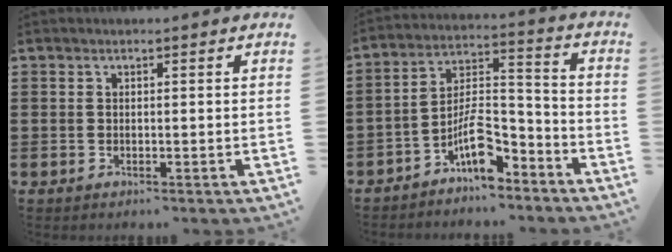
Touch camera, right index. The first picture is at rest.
{"total": 8.5, "force": [-5.8, 2.7, 5.6], "torque": [-0.102, 0.005, -0.108]}